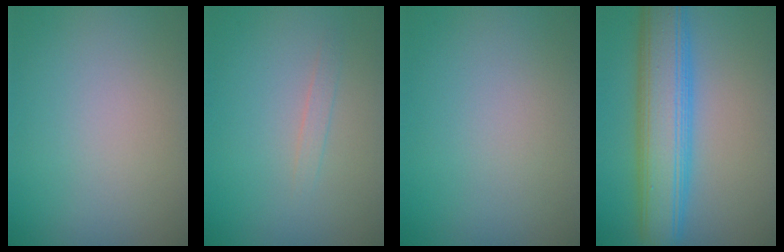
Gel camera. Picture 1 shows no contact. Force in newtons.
{"total": 0.9, "press": 0.9, "slide": 0.0}
{"total": 0.0}
{"total": 8.3, "press": 8.3, "slide": 0.2}